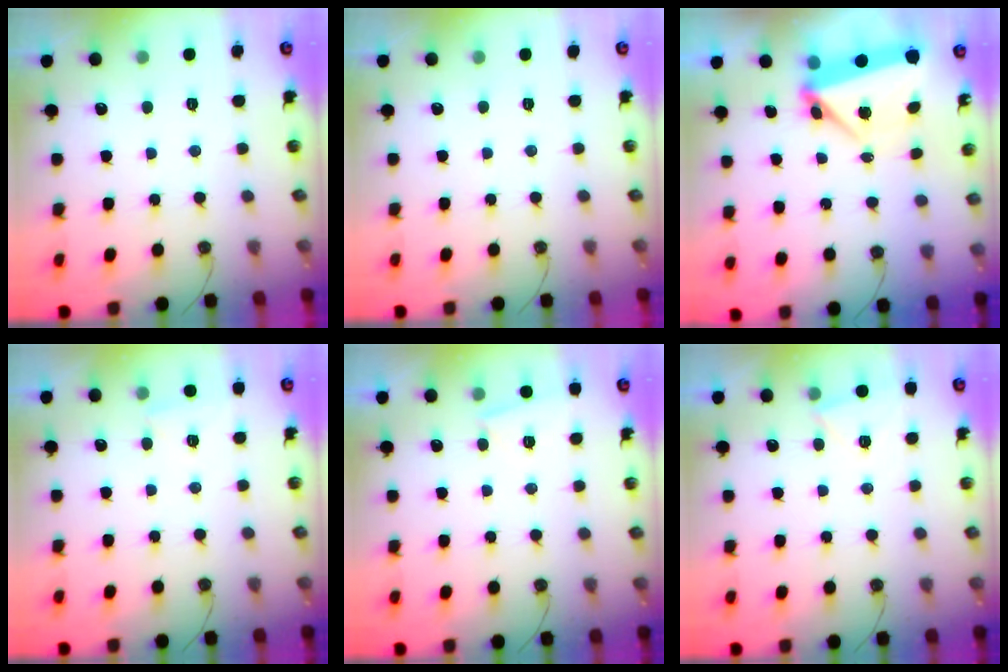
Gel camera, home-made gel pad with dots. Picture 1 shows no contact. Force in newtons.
{"total": 0.0}
{"total": 7.8, "press": 4.9, "slide": 6.0}
{"total": 3.0, "press": 2.8, "slide": 0.9}
{"total": 2.6, "press": 2.6, "slide": 0.7}
{"total": 3.8, "press": 3.8, "slide": 0.7}